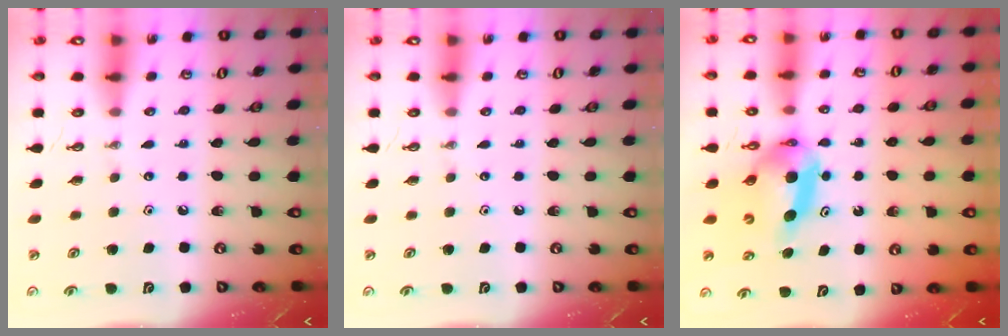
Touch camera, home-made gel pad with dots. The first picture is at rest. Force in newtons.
{"total": 0.0}
{"total": 8.0, "press": 8.0, "slide": 0.5}